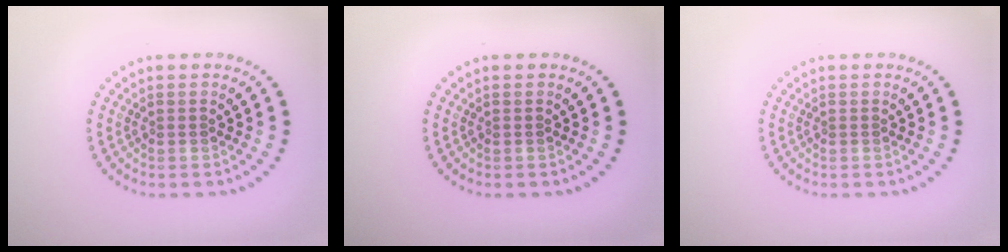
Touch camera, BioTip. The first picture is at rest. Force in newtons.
{"total": 0.0}
{"total": 0.0}